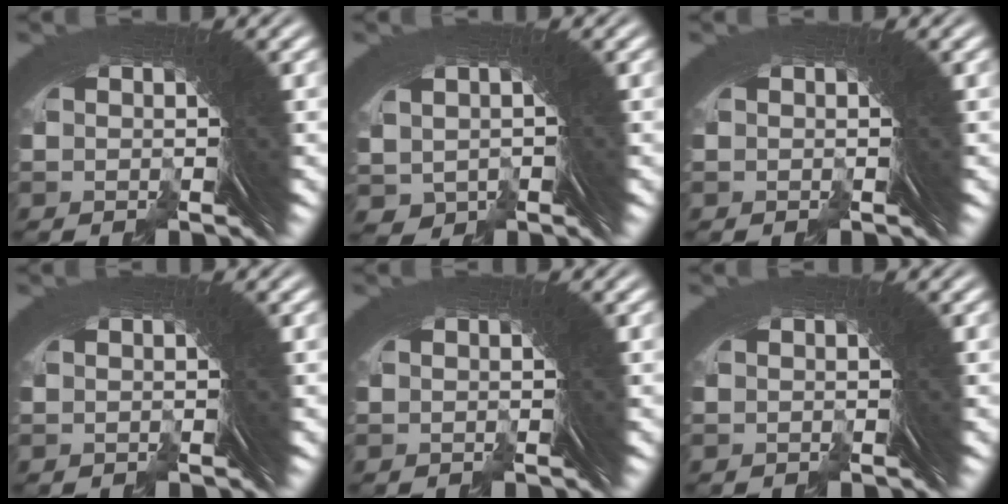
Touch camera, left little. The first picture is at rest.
{"total": 4.2, "force": [-0.5, 3.4, 2.5], "torque": [-0.047, -0.034, 0.007]}
{"total": 0.0}
{"total": 0.0}
{"total": 0.0}
{"total": 0.0}